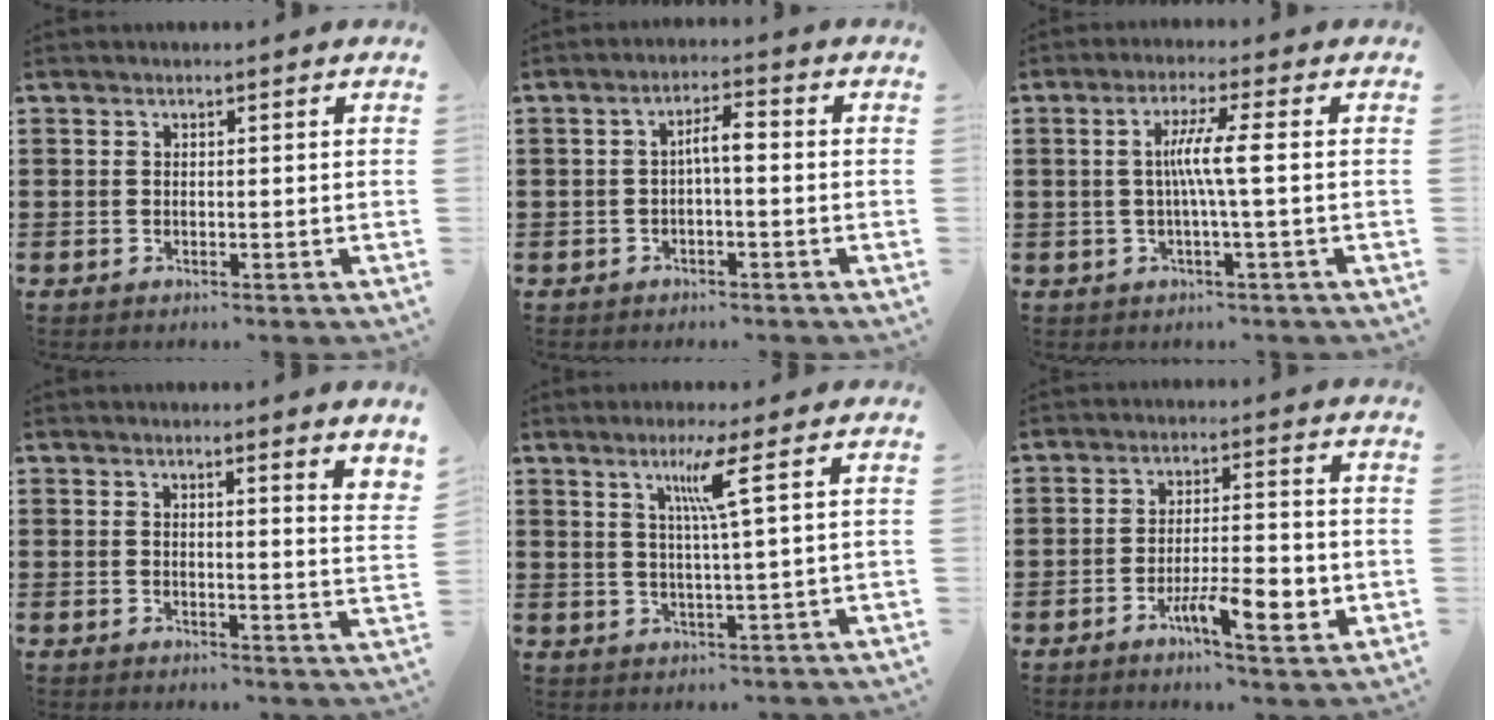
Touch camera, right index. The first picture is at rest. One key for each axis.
{"total": 3.2, "fx": -0.5, "fy": 0.7, "fz": 3.1, "tx": -0.058, "ty": 0.008, "tz": -0.012}
{"total": 5.5, "fx": -0.1, "fy": -0.3, "fz": 5.5, "tx": -0.103, "ty": -0.005, "tz": -0.008}
{"total": 1.9, "fx": 1.7, "fy": -0.3, "fz": 0.9, "tx": -0.016, "ty": -0.005, "tz": 0.028}
{"total": 5.6, "fx": 2.3, "fy": -0.8, "fz": 5.1, "tx": -0.097, "ty": -0.008, "tz": 0.031}
{"total": 8.2, "fx": -3.5, "fy": 2.5, "fz": 7.0, "tx": -0.116, "ty": 0.002, "tz": -0.057}